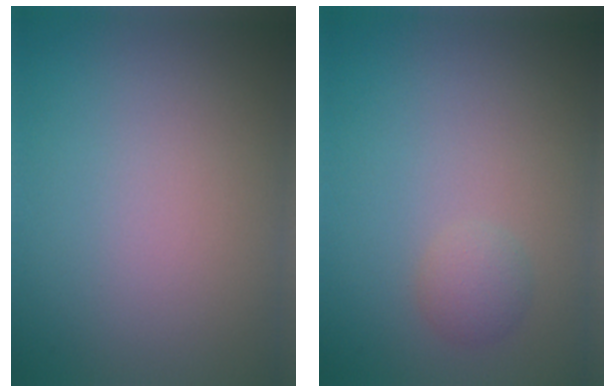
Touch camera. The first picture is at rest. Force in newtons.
{"total": 1.5, "press": 1.5, "slide": 0.0}